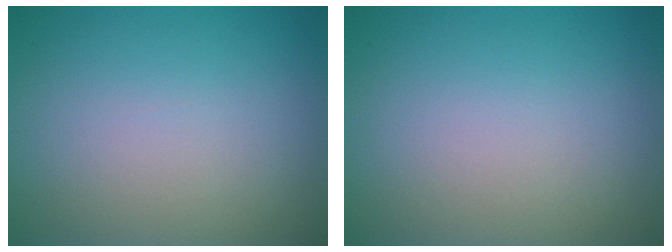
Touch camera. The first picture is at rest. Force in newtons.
{"total": 0.0}